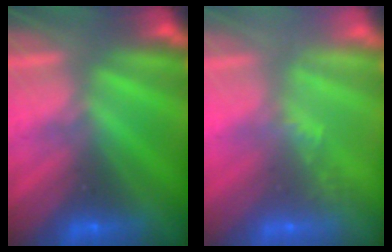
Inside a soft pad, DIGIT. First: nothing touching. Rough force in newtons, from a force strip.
{"total": 2.2}